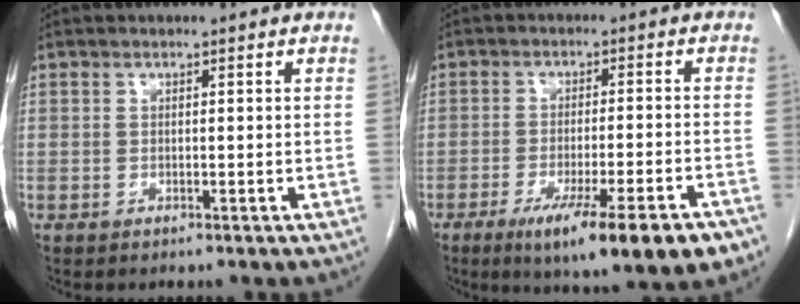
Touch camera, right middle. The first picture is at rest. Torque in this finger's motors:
{"motor_torque": [1.25, -0.89, 0.26, 0.09]}